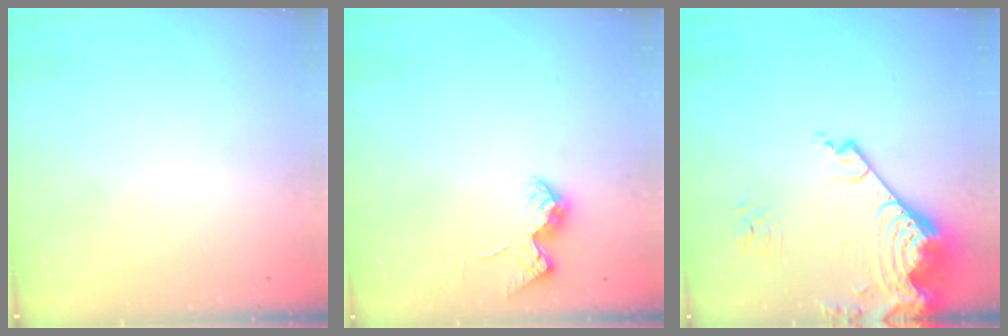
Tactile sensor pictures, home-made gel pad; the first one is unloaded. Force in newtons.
{"total": 13.9, "press": 13.9, "slide": 1.0}
{"total": 17.7, "press": 17.5, "slide": 2.3}